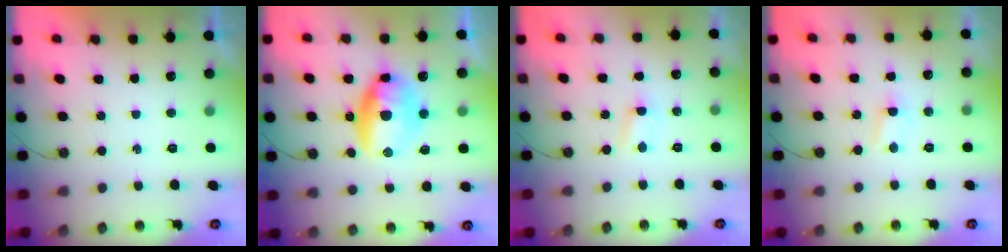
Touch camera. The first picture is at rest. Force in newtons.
{"total": 16.2, "press": 14.1, "slide": 7.9}
{"total": 2.6, "press": 2.6, "slide": 0.4}
{"total": 2.8, "press": 2.8, "slide": 0.4}